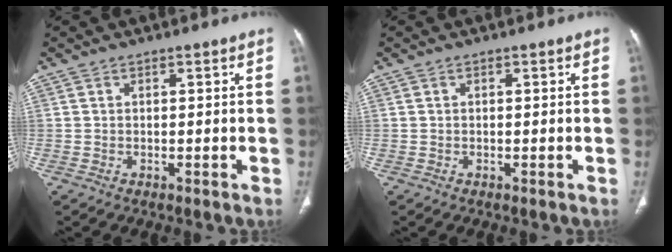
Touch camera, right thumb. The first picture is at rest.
{"total": 0.0}